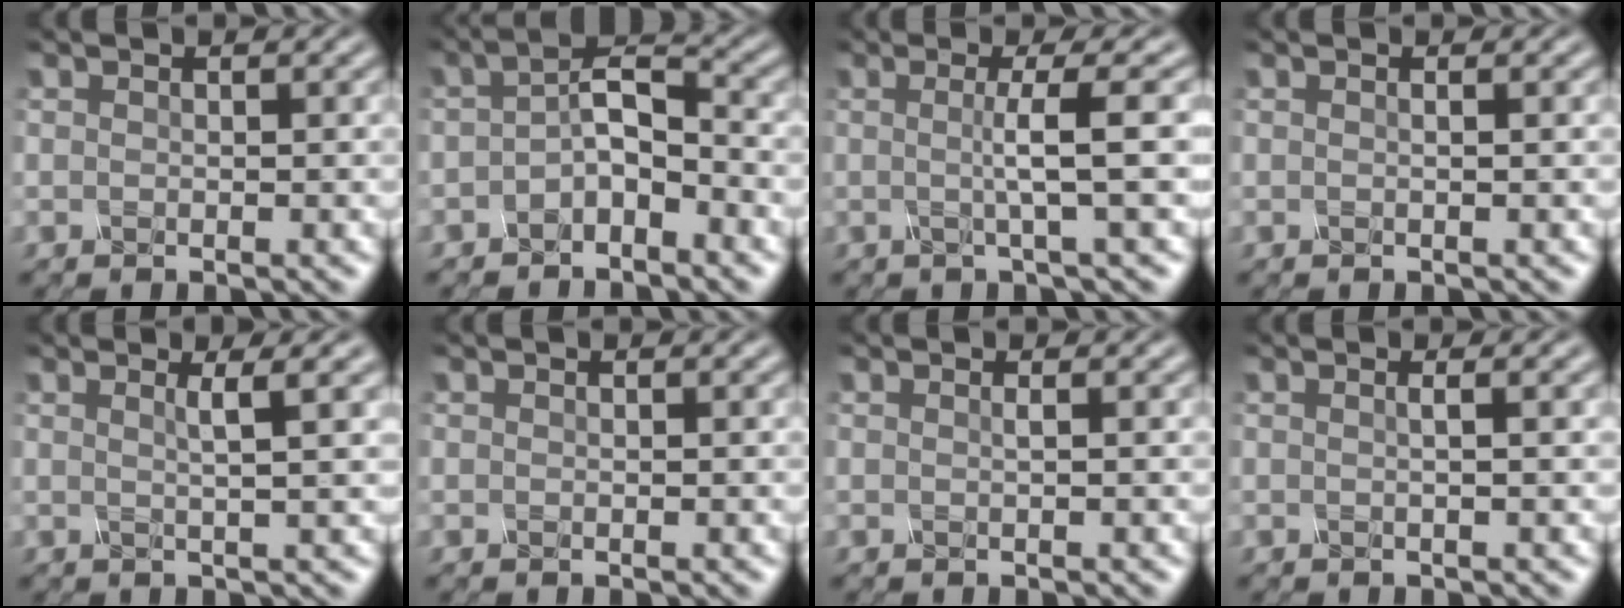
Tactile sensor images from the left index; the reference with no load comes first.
{"total": 3.2, "force": [-1.6, 1.3, 2.5], "torque": [-0.045, 0.013, -0.036]}
{"total": 3.9, "force": [0.1, 0.6, 3.9], "torque": [-0.064, 0.000, -0.010]}
{"total": 0.7, "force": [0.0, 0.3, 0.6], "torque": [-0.005, 0.001, -0.005]}
{"total": 2.7, "force": [1.0, 0.6, 2.5], "torque": [-0.033, 0.009, 0.006]}
{"total": 0.0}
{"total": 0.6, "force": [0.1, 0.2, 0.5], "torque": [-0.006, 0.002, -0.002]}
{"total": 1.9, "force": [0.3, 0.8, 1.6], "torque": [-0.014, 0.001, -0.015]}